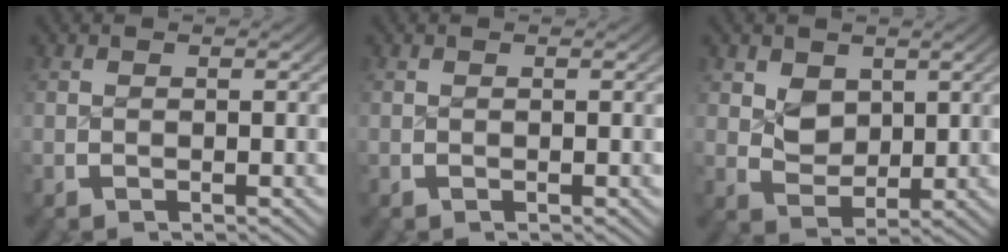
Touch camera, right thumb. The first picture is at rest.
{"total": 0.0}
{"total": 3.7, "force": [0.9, 2.8, 2.2], "torque": [-0.055, -0.031, 0.031]}